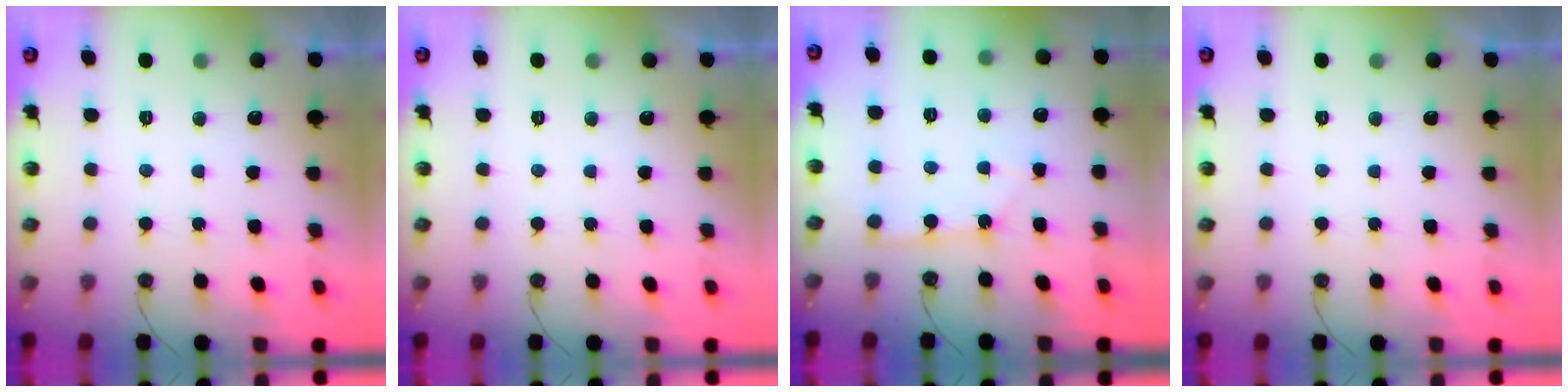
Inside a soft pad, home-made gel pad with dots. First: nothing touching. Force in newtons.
{"total": 0.0}
{"total": 2.5, "press": 2.5, "slide": 0.3}
{"total": 0.0}